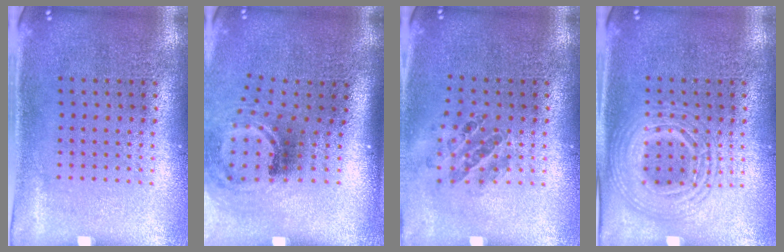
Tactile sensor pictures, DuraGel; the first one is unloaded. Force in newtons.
{"total": 2.0, "press": 1.3, "slide": 1.5}
{"total": 0.8, "press": 0.8, "slide": 0.2}
{"total": 2.8, "press": 2.8, "slide": 0.3}